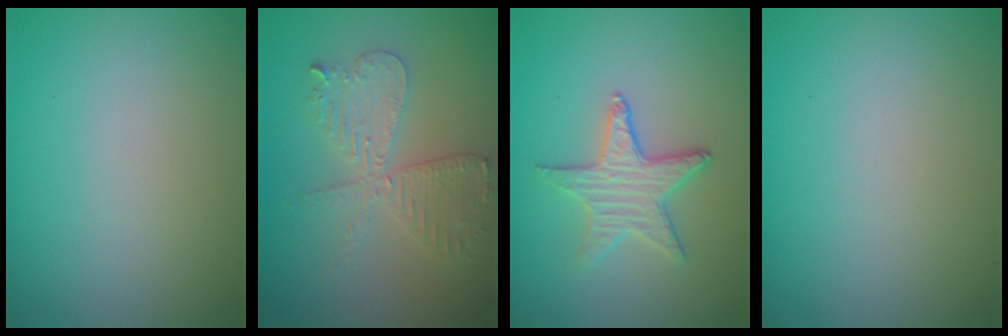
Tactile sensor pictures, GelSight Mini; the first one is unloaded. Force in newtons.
{"total": 4.1, "press": 3.5, "slide": 2.2}
{"total": 3.2, "press": 3.0, "slide": 1.1}
{"total": 0.0}